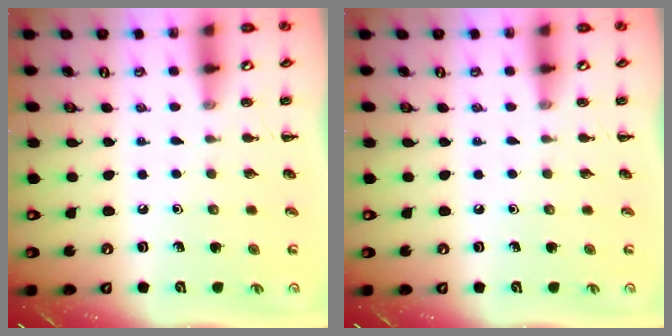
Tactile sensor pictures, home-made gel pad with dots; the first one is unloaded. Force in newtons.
{"total": 0.0}